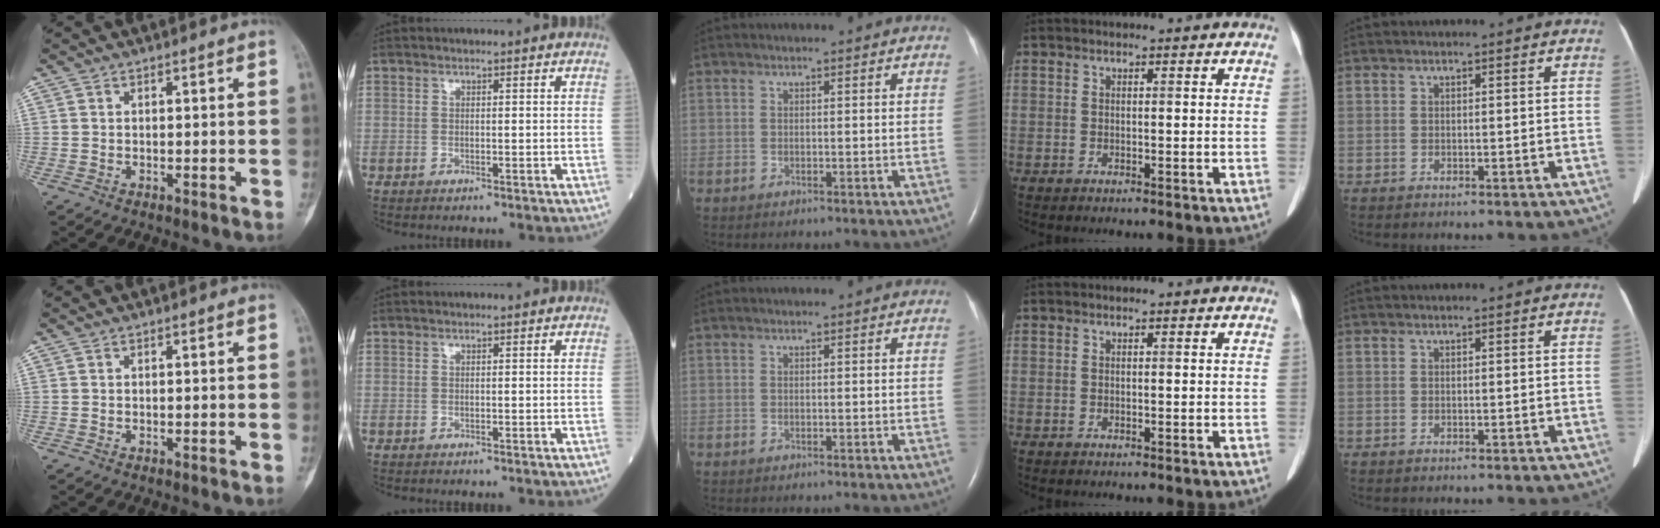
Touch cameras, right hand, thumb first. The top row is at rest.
{}